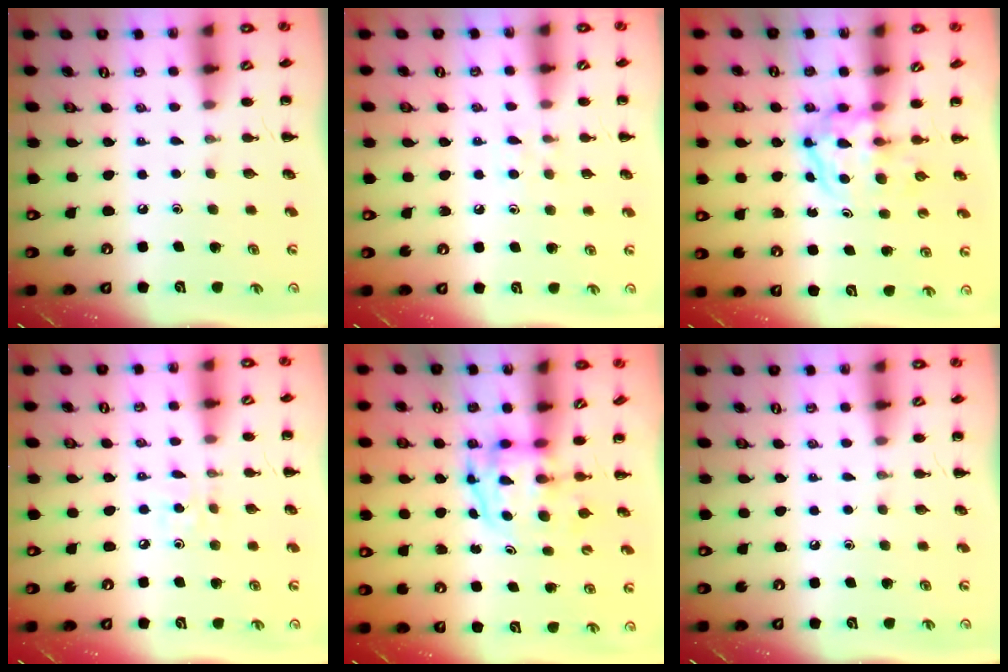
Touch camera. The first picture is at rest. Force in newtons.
{"total": 4.7, "press": 4.4, "slide": 1.6}
{"total": 3.7, "press": 3.7, "slide": 0.4}
{"total": 1.8, "press": 1.7, "slide": 0.6}
{"total": 4.0, "press": 3.9, "slide": 0.6}
{"total": 0.0}